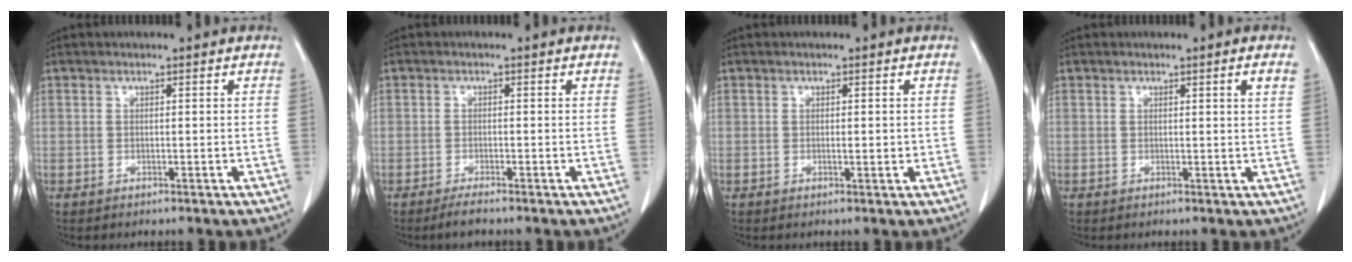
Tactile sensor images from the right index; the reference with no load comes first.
{"total": 1.7, "force": [-1.5, 0.2, 0.8], "torque": [-0.020, -0.003, -0.027]}
{"total": 1.2, "force": [0.0, 0.4, 1.1], "torque": [-0.016, -0.001, 0.001]}
{"total": 1.4, "force": [0.7, -0.3, 1.2], "torque": [-0.016, -0.003, 0.009]}